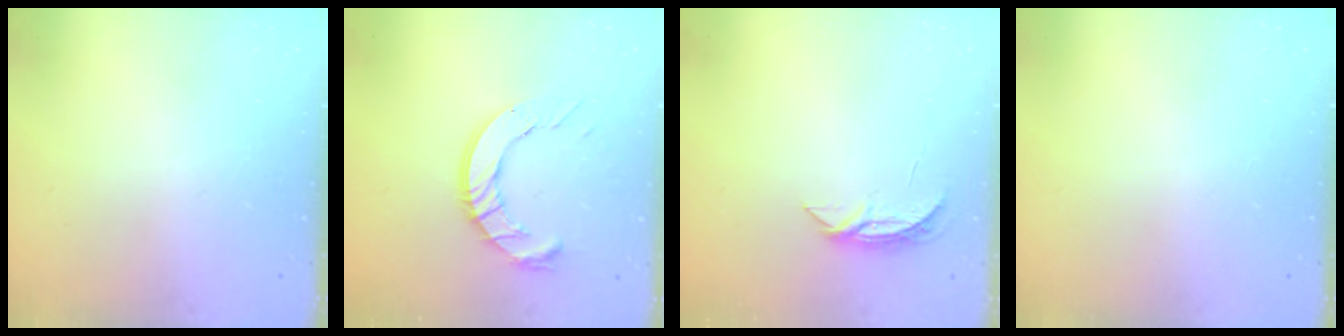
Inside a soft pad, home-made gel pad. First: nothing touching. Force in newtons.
{"total": 10.6, "press": 10.5, "slide": 0.9}
{"total": 4.8, "press": 4.7, "slide": 0.5}
{"total": 0.0}